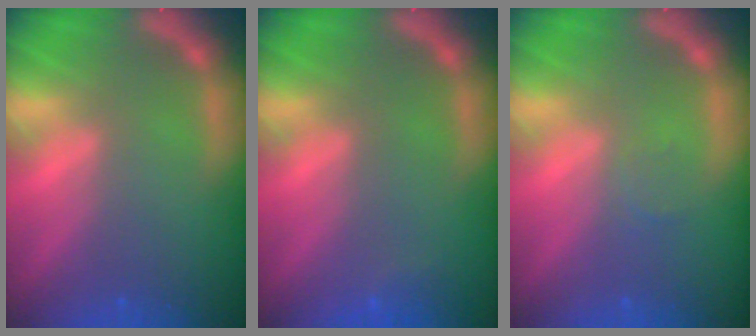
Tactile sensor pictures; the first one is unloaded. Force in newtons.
{"total": 0.9}
{"total": 1.0}